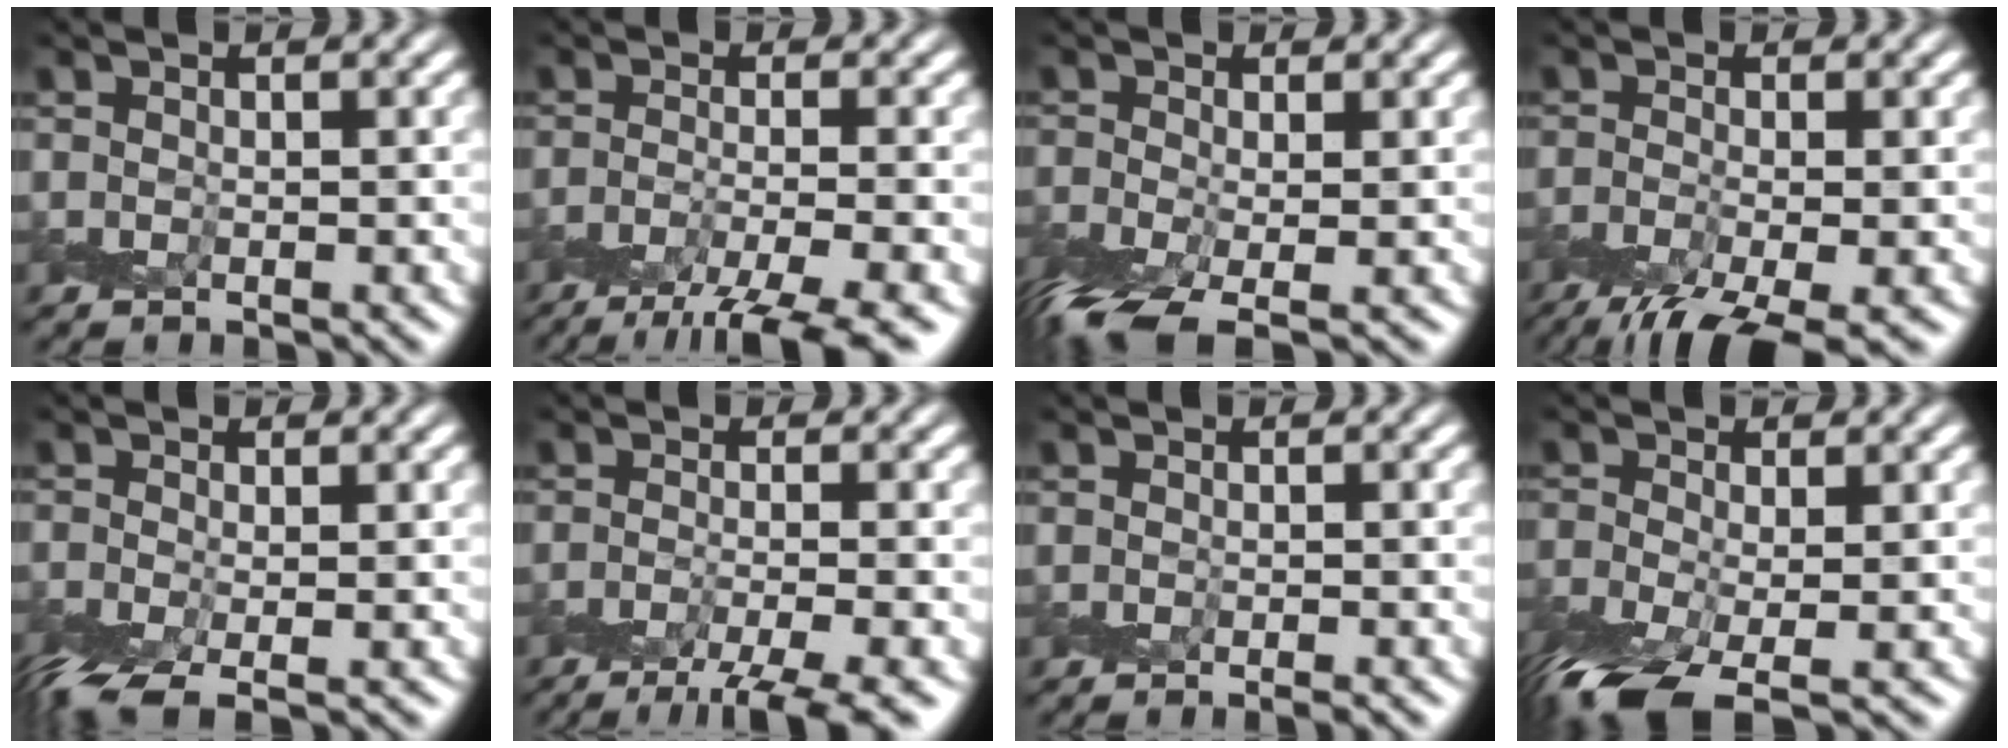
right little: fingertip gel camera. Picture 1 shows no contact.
{"total": 6.9, "force": [-4.7, 1.0, 4.9], "torque": [-0.071, -0.013, -0.090]}
{"total": 6.2, "force": [-3.8, 2.2, 4.4], "torque": [-0.102, -0.021, -0.078]}
{"total": 7.4, "force": [-4.8, 1.9, 5.3], "torque": [-0.107, -0.029, -0.089]}
{"total": 4.3, "force": [-2.8, 1.4, 3.1], "torque": [-0.070, -0.015, -0.060]}
{"total": 6.0, "force": [-4.0, 0.8, 4.4], "torque": [-0.059, -0.008, -0.073]}
{"total": 0.8, "force": [-0.7, -0.1, 0.5], "torque": [-0.011, -0.002, -0.015]}
{"total": 7.3, "force": [-4.6, 2.6, 5.0], "torque": [-0.115, -0.030, -0.093]}